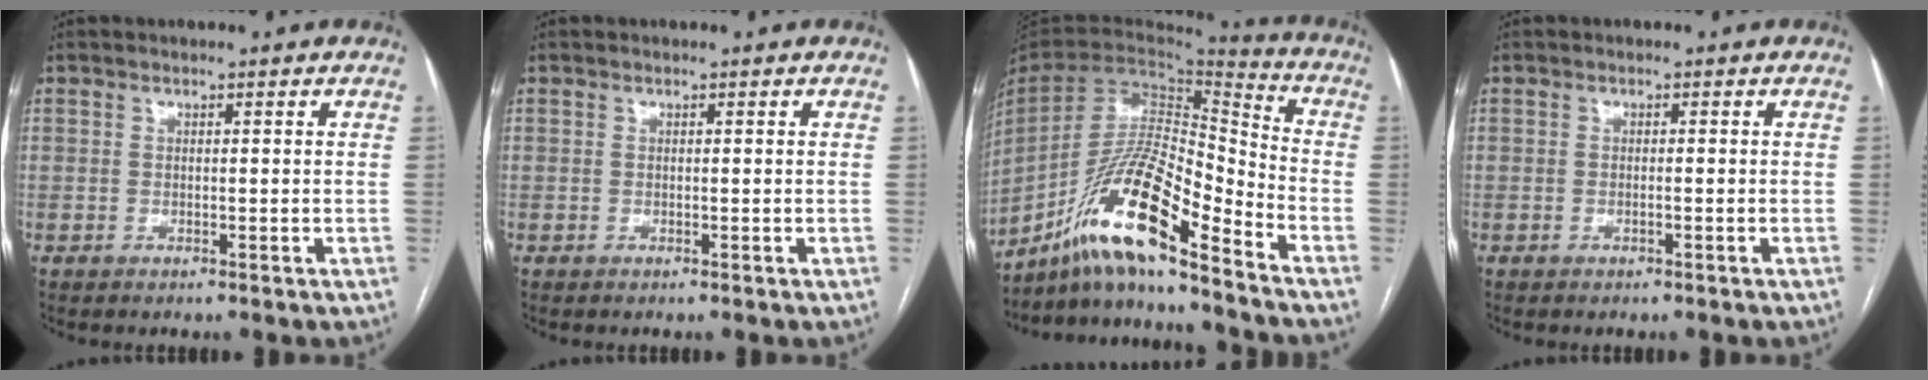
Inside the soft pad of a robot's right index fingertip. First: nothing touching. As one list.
[{"total": 0.0}, {"total": 17.9, "force": [-12.6, 2.0, 12.6], "torque": [-0.257, 0.001, -0.231]}, {"total": 0.0}]